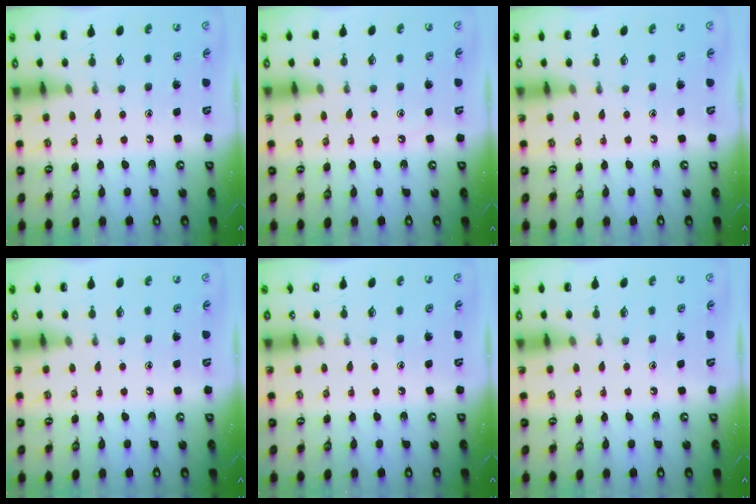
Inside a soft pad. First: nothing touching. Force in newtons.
{"total": 5.9, "press": 5.9, "slide": 0.9}
{"total": 0.0}
{"total": 0.0}
{"total": 0.0}
{"total": 0.0}